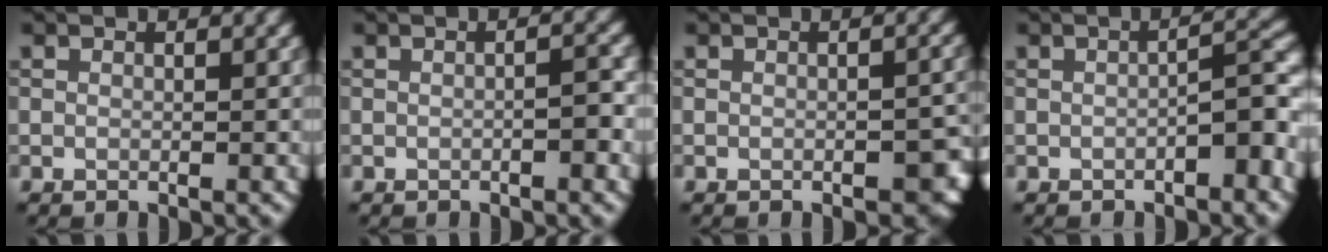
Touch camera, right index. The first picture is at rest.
{"total": 1.8, "force": [-0.6, 0.3, 1.7], "torque": [-0.024, 0.006, -0.012]}
{"total": 3.2, "force": [-1.5, 1.2, 2.6], "torque": [-0.032, 0.006, -0.017]}
{"total": 3.1, "force": [-1.4, 0.7, 2.7], "torque": [-0.039, 0.017, -0.023]}